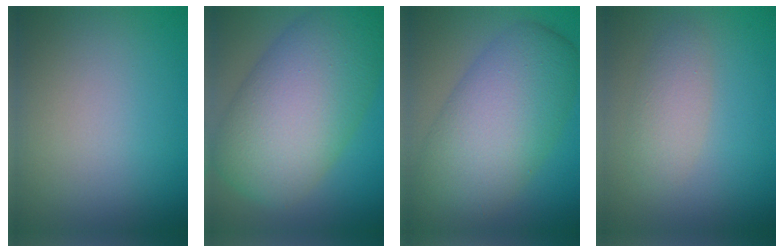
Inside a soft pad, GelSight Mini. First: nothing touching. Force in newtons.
{"total": 12.8, "press": 12.8, "slide": 0.3}
{"total": 10.1, "press": 10.1, "slide": 0.3}
{"total": 2.5, "press": 2.5, "slide": 0.1}